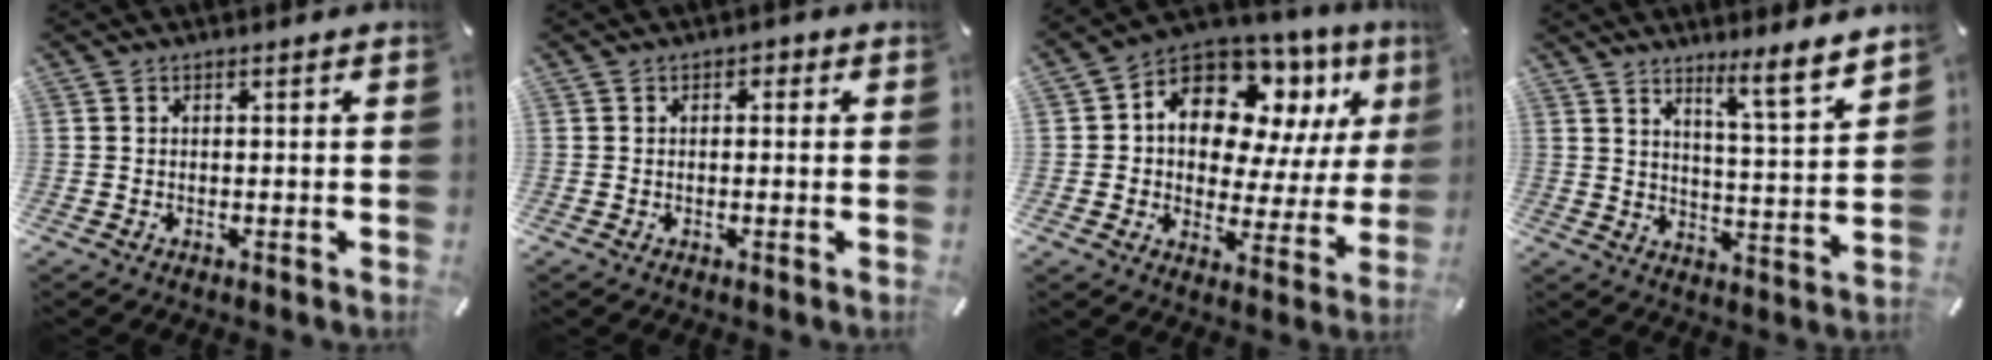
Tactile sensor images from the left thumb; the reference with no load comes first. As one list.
[{"total": 1.0, "force": [-0.1, 1.0, 0.3], "torque": [-0.007, 0.006, -0.005]}, {"total": 13.9, "force": [7.2, 9.6, 7.1], "torque": [-0.120, -0.050, 0.131]}, {"total": 8.3, "force": [7.0, 0.3, 4.3], "torque": [-0.065, -0.057, 0.117]}]